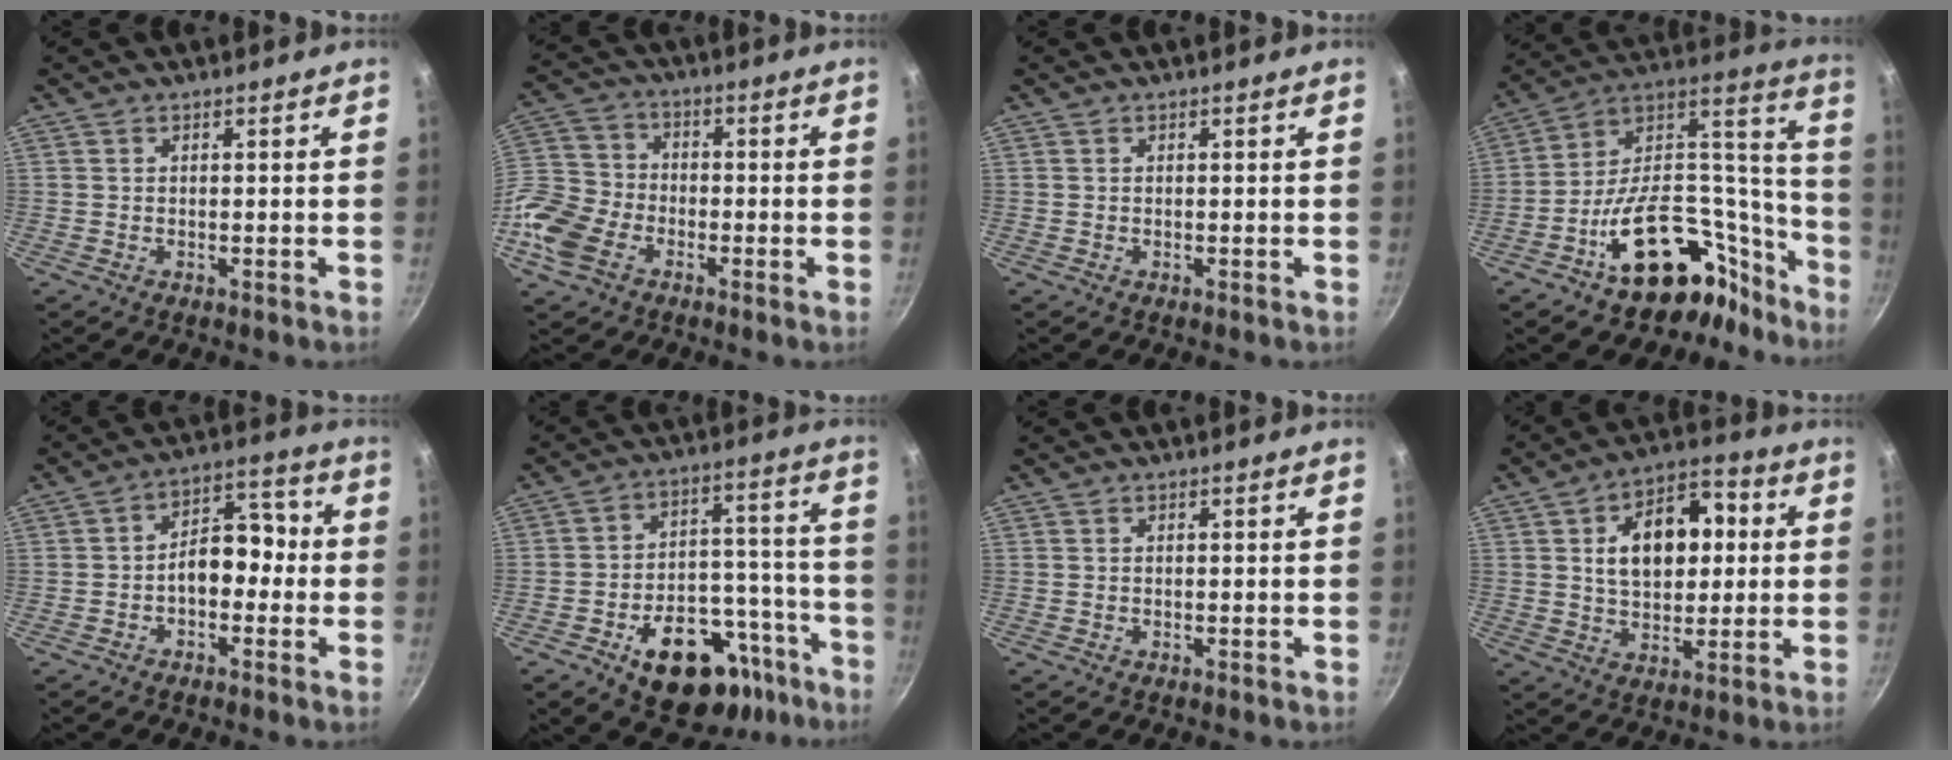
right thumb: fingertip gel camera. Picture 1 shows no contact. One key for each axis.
{"total": 12.9, "fx": -5.4, "fy": 9.1, "fz": 7.3, "tx": -0.153, "ty": 0.022, "tz": -0.114}
{"total": 0.0}
{"total": 22.2, "fx": -13.8, "fy": 11.4, "fz": 13.2, "tx": -0.151, "ty": 0.141, "tz": -0.223}
{"total": 8.9, "fx": -1.4, "fy": 5.7, "fz": 6.7, "tx": -0.074, "ty": 0.040, "tz": -0.033}
{"total": 19.7, "fx": -11.2, "fy": 10.8, "fz": 12.2, "tx": -0.136, "ty": 0.089, "tz": -0.160}
{"total": 0.0}
{"total": 14.5, "fx": 2.6, "fy": 9.0, "fz": 11.1, "tx": -0.140, "ty": 0.014, "tz": 0.037}